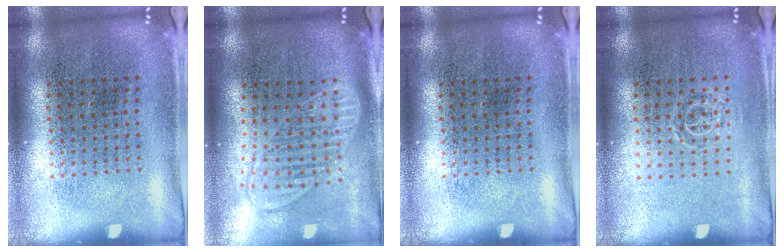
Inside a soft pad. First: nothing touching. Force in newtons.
{"total": 1.8, "press": 1.5, "slide": 1.0}
{"total": 0.0}
{"total": 0.7, "press": 0.5, "slide": 0.5}